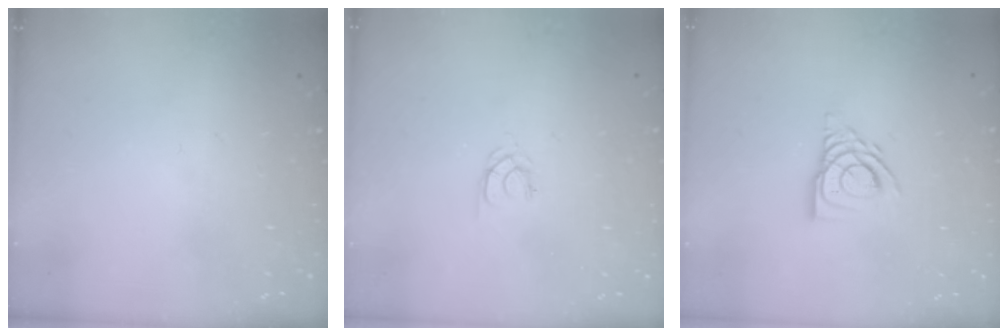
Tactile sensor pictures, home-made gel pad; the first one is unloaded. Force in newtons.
{"total": 1.3, "press": 1.2, "slide": 0.3}
{"total": 10.5, "press": 10.4, "slide": 1.3}